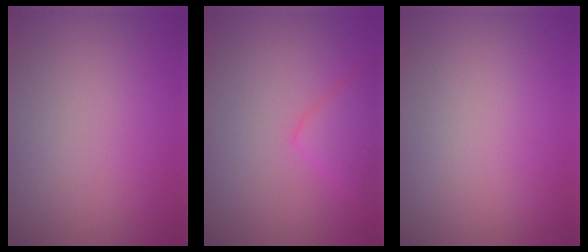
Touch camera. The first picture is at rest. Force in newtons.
{"total": 2.8, "press": 2.8, "slide": 0.2}
{"total": 0.0}